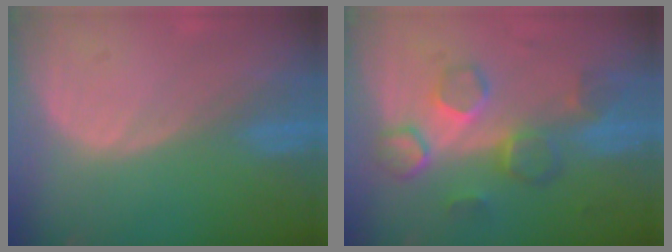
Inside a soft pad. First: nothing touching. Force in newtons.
{"total": 8.4, "press": 7.7, "slide": 3.5}